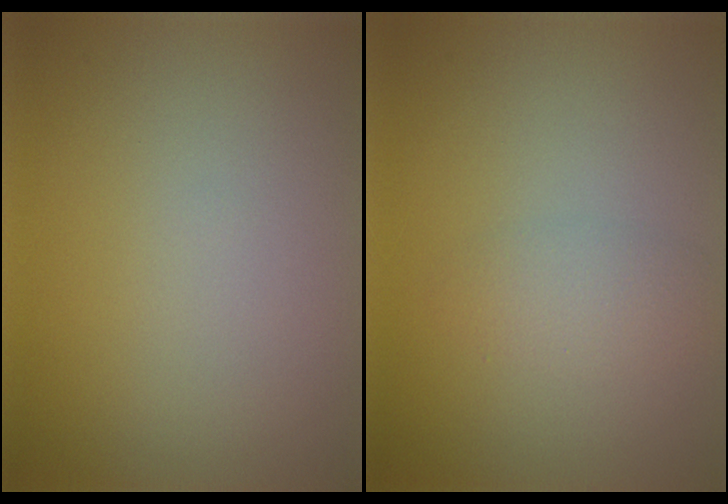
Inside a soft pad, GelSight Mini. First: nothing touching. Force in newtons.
{"total": 1.9, "press": 1.9, "slide": 0.1}